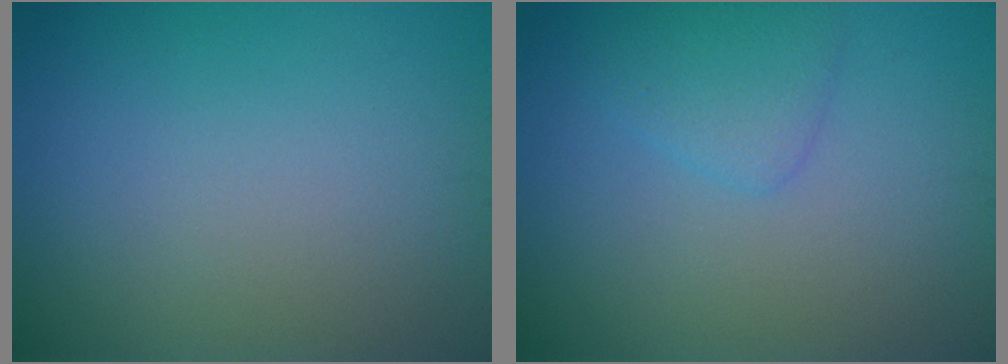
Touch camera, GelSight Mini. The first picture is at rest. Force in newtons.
{"total": 1.8, "press": 1.8, "slide": 0.1}